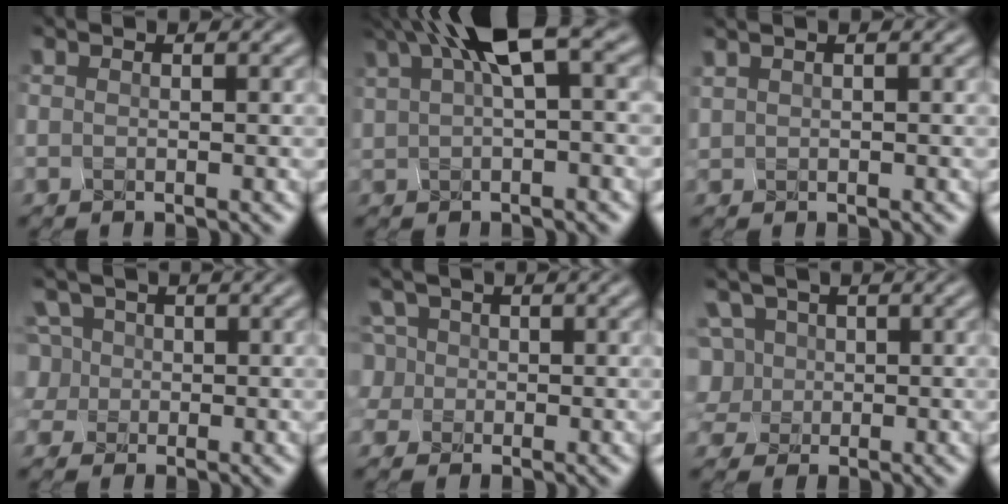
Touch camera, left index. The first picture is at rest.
{"total": 5.6, "force": [2.9, 0.8, 4.7], "torque": [-0.077, 0.020, 0.067]}
{"total": 0.9, "force": [0.9, 0.1, 0.1], "torque": [0.002, 0.003, 0.016]}
{"total": 2.3, "force": [0.3, 2.3, -0.3], "torque": [-0.017, 0.025, 0.009]}
{"total": 1.6, "force": [-0.2, 1.6, -0.5], "torque": [-0.014, 0.014, 0.009]}
{"total": 3.4, "force": [1.3, 3.1, 0.4], "torque": [-0.035, 0.023, 0.034]}